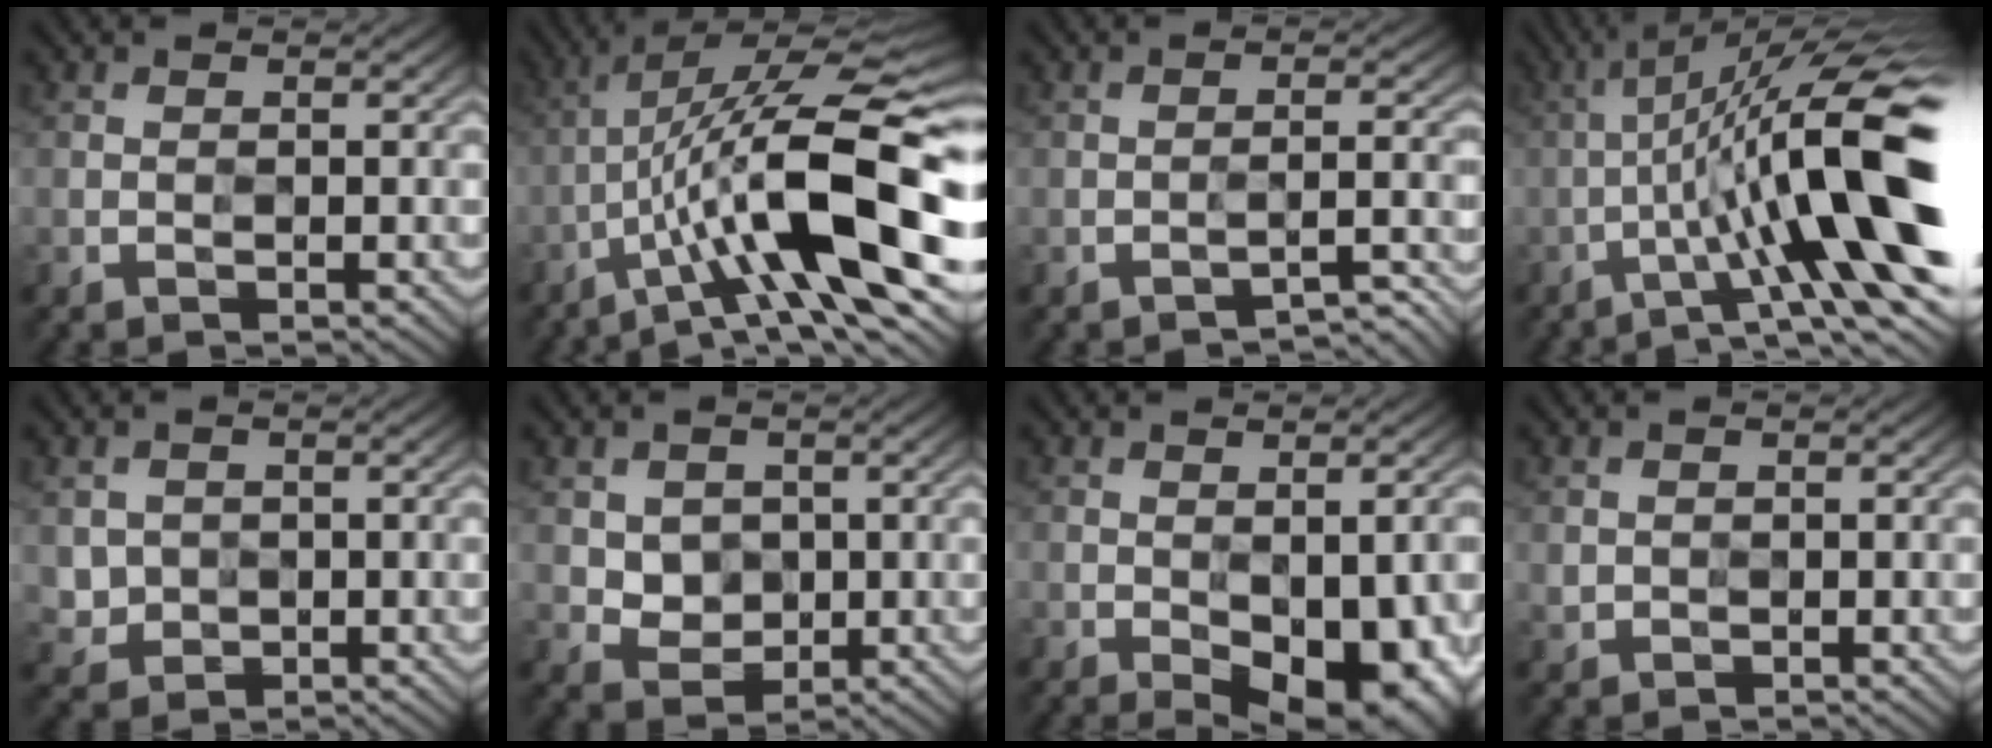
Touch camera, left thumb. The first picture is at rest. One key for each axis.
{"total": 15.5, "fx": -4.0, "fy": 4.2, "fz": 14.4, "tx": -0.243, "ty": 0.021, "tz": -0.061}
{"total": 2.0, "fx": -1.6, "fy": 0.1, "fz": 1.2, "tx": -0.006, "ty": 0.013, "tz": -0.026}
{"total": 16.0, "fx": -1.7, "fy": 3.2, "fz": 15.6, "tx": -0.228, "ty": 0.030, "tz": -0.015}
{"total": 3.0, "fx": 1.5, "fy": 2.5, "fz": -0.6, "tx": -0.009, "ty": -0.012, "tz": 0.030}
{"total": 3.2, "fx": 1.7, "fy": 2.7, "fz": -0.1, "tx": -0.013, "ty": -0.005, "tz": 0.032}
{"total": 9.8, "fx": -3.9, "fy": 4.8, "fz": 7.5, "tx": -0.102, "ty": -0.032, "tz": -0.043}
{"total": 1.0, "fx": 0.3, "fy": 0.9, "fz": -0.1, "tx": -0.004, "ty": -0.003, "tz": 0.008}